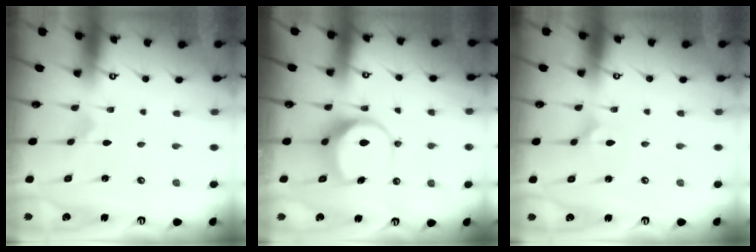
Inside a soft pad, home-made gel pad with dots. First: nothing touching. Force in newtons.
{"total": 8.7, "press": 8.6, "slide": 0.9}
{"total": 2.0, "press": 2.0, "slide": 0.1}